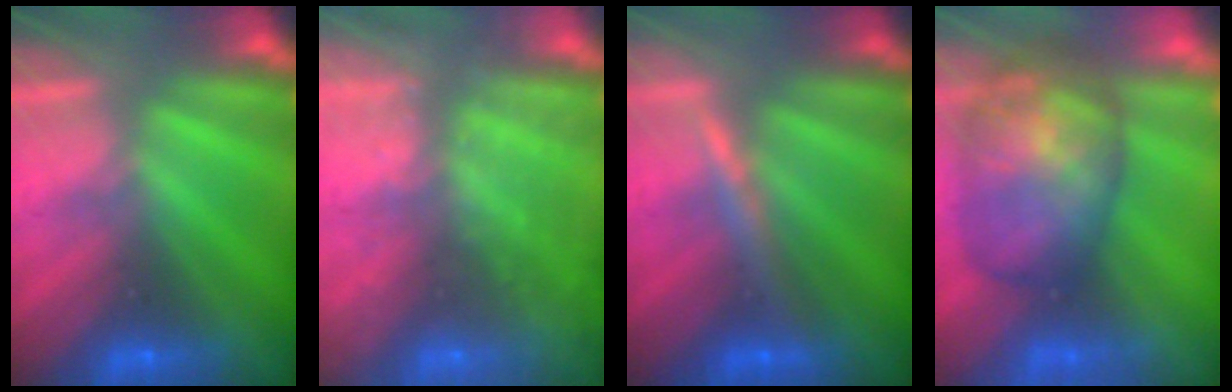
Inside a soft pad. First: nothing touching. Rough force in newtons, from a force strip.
{"total": 8.0}
{"total": 3.3}
{"total": 7.5}